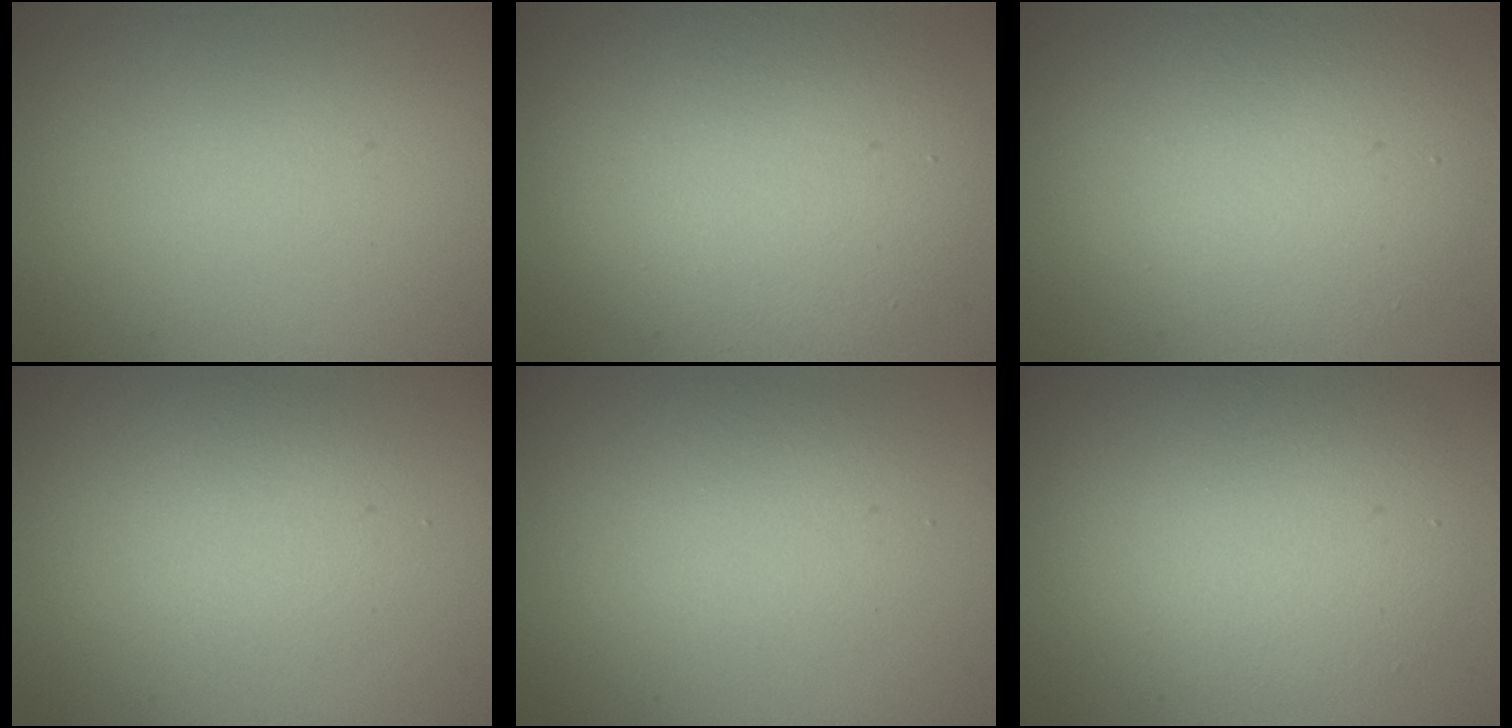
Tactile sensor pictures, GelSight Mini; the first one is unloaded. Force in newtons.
{"total": 8.5, "press": 8.5, "slide": 0.3}
{"total": 7.1, "press": 7.1, "slide": 0.6}
{"total": 2.4, "press": 2.4, "slide": 0.2}
{"total": 2.4, "press": 2.4, "slide": 0.2}
{"total": 5.9, "press": 5.8, "slide": 0.4}